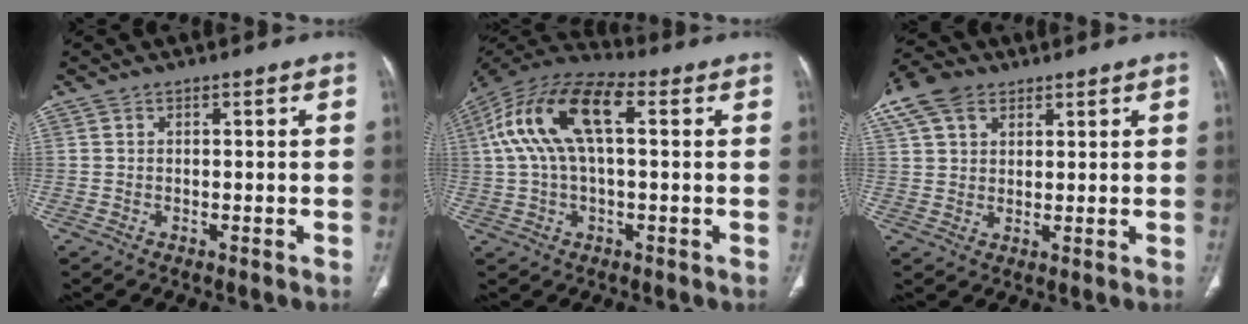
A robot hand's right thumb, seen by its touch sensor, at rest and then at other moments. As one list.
[{"total": 15.9, "force": [3.3, 7.3, 13.7], "torque": [-0.277, 0.046, 0.055]}, {"total": 12.2, "force": [6.6, 8.1, 6.3], "torque": [-0.140, 0.021, 0.128]}]